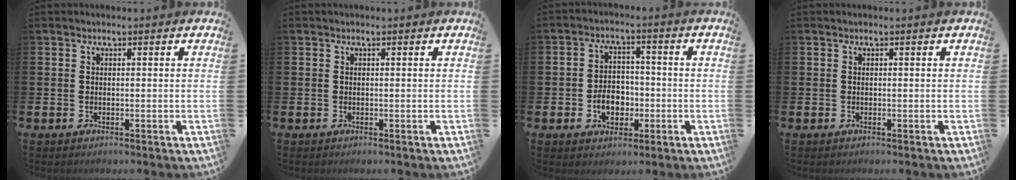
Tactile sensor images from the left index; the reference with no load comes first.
{"total": 0.0}
{"total": 4.8, "force": [-1.4, 3.5, 2.9], "torque": [-0.035, -0.001, -0.032]}
{"total": 0.0}